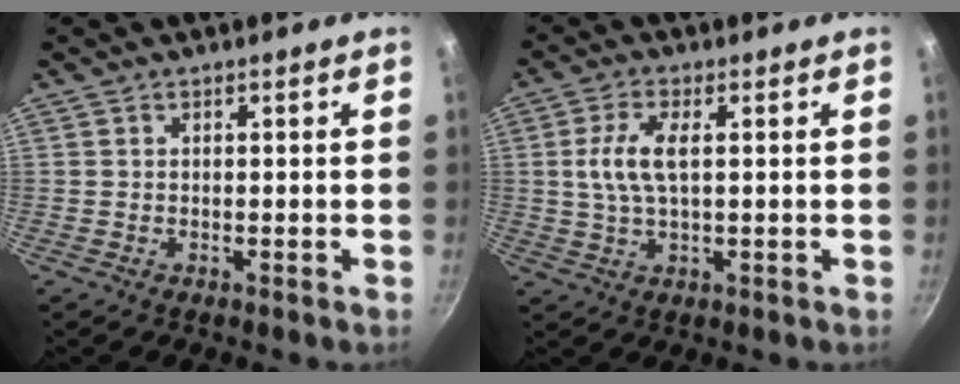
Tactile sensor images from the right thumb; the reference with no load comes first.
{"total": 6.9, "force": [1.1, 3.0, 6.2], "torque": [-0.139, 0.003, 0.022]}